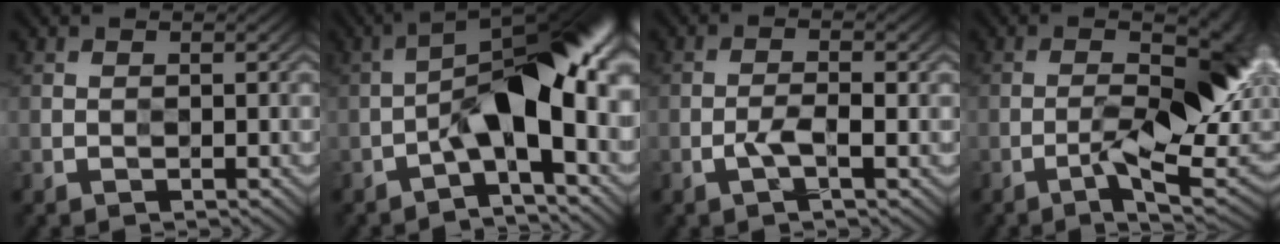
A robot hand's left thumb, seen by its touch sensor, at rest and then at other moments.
{"total": 10.5, "force": [-2.5, 3.6, 9.5], "torque": [-0.151, 0.024, -0.045]}
{"total": 2.4, "force": [-0.9, 0.5, 2.2], "torque": [-0.043, 0.006, -0.021]}
{"total": 11.6, "force": [-2.2, 3.3, 10.9], "torque": [-0.153, 0.001, -0.021]}